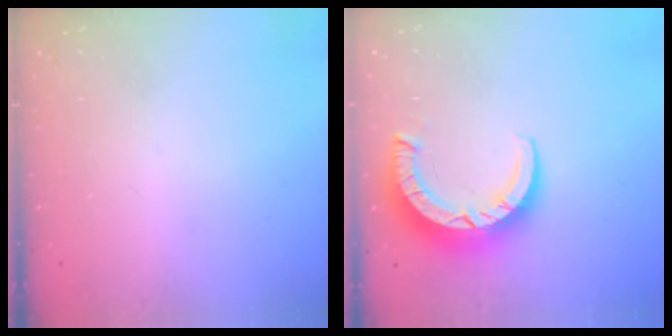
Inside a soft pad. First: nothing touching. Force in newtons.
{"total": 8.9, "press": 8.8, "slide": 1.1}